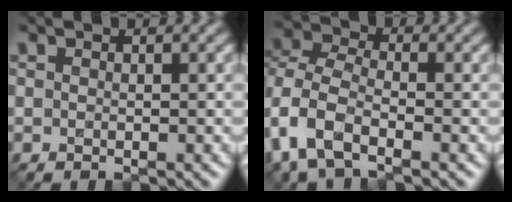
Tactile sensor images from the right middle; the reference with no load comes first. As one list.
[{"total": 6.1, "force": [-2.8, 3.4, 4.2], "torque": [-0.100, -0.003, -0.070]}]